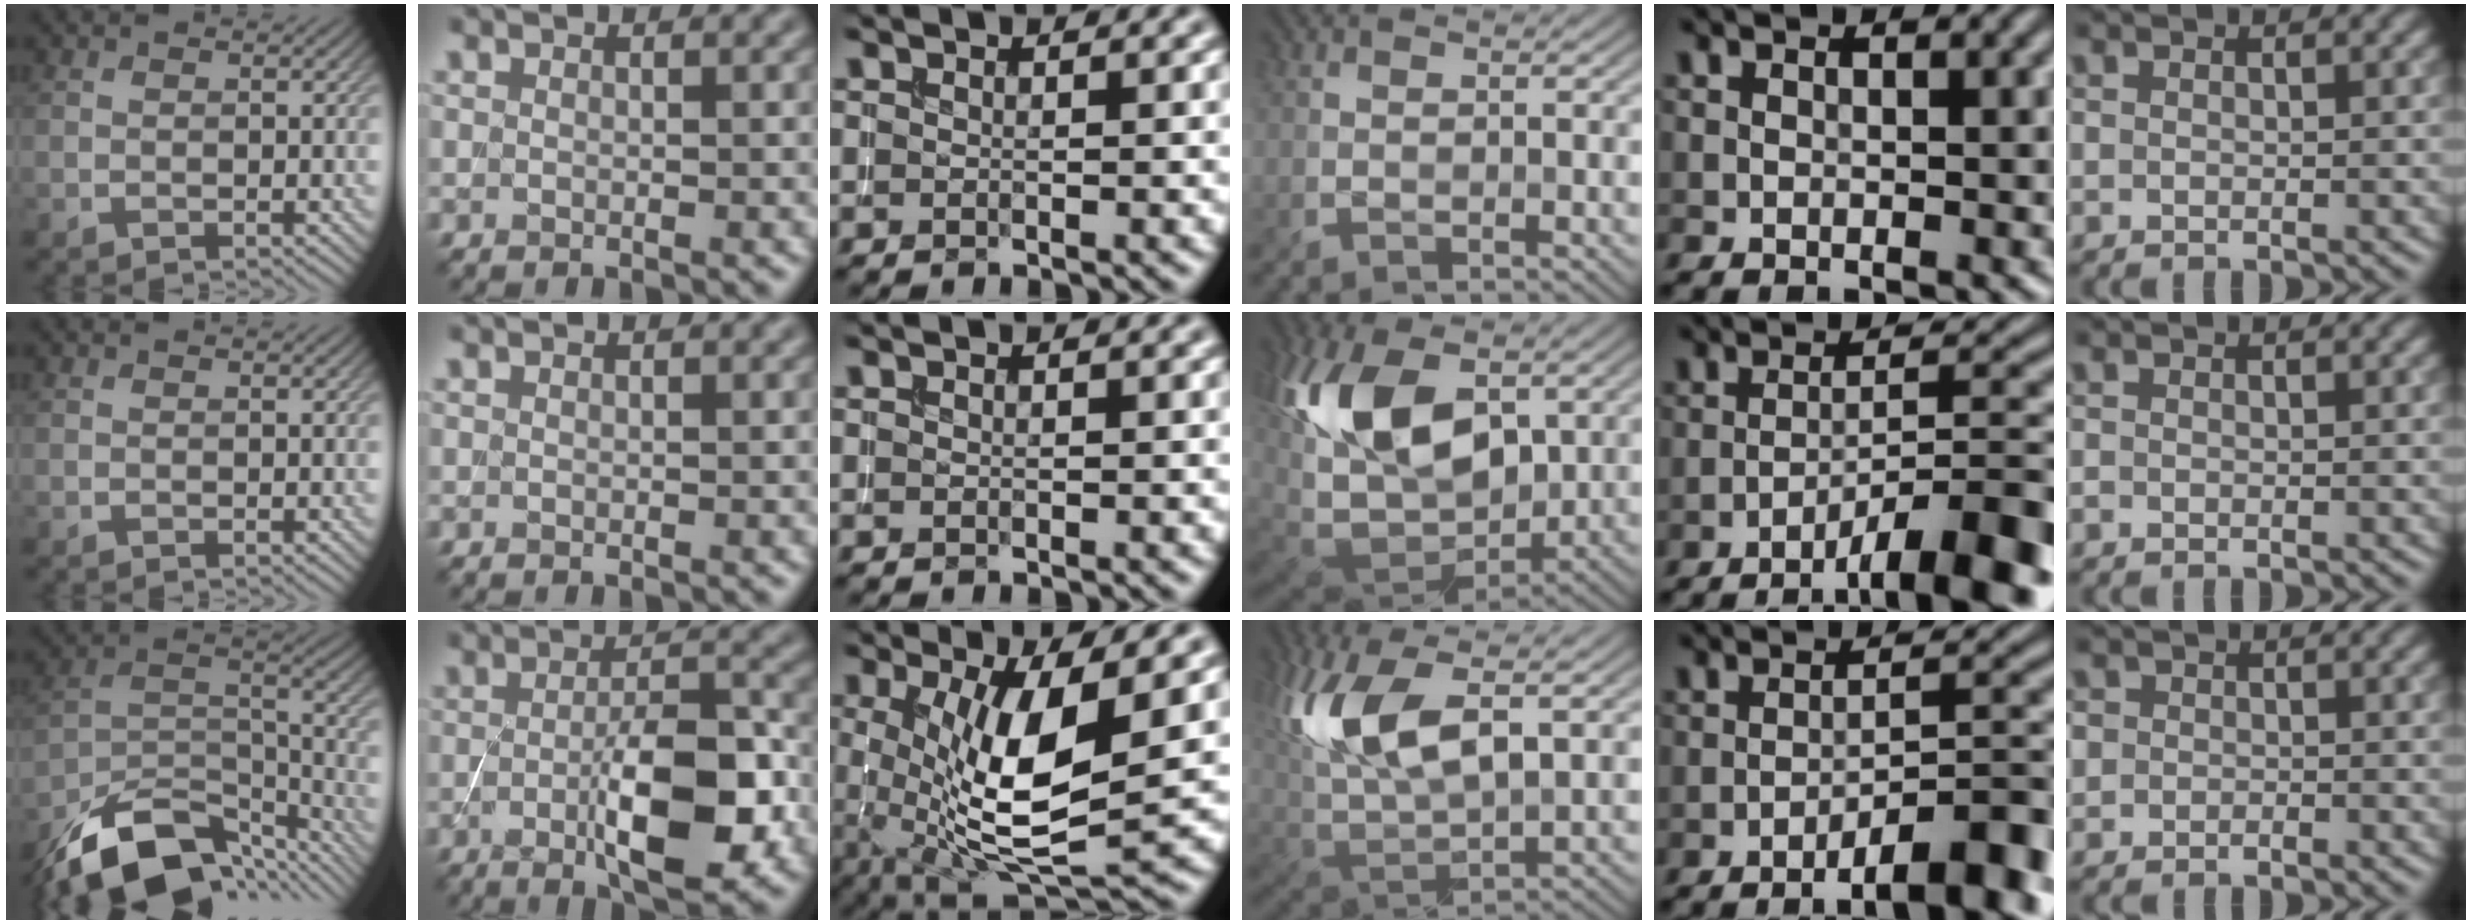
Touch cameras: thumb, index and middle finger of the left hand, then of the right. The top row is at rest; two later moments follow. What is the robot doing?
{"motion": "extract", "object": "backpack"}